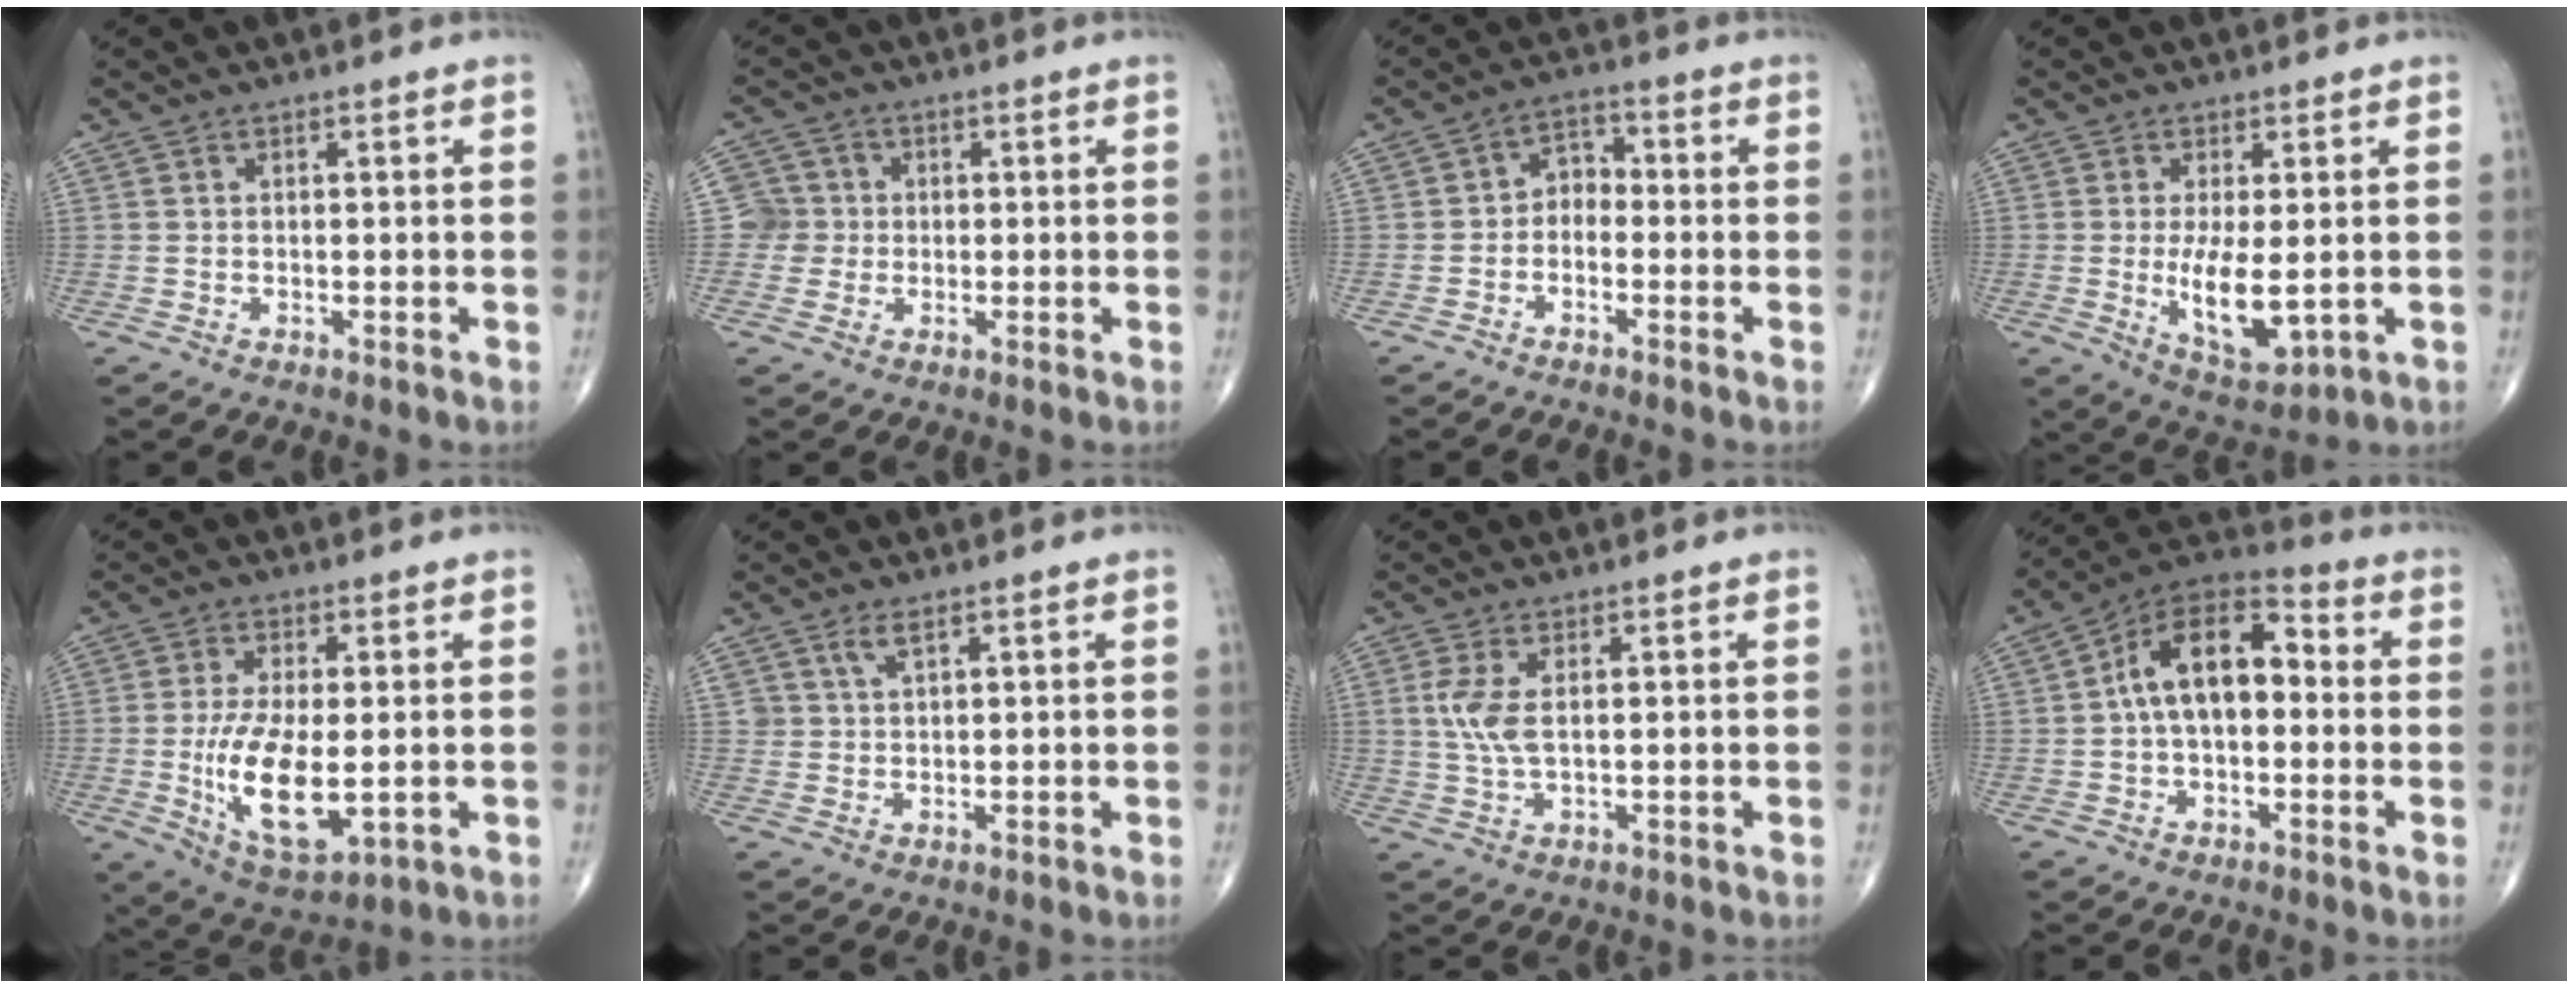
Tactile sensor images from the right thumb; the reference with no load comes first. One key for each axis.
{"total": 4.5, "fx": -0.2, "fy": 4.5, "fz": 0.2, "tx": 0.029, "ty": 0.010, "tz": -0.013}
{"total": 3.9, "fx": -1.4, "fy": 2.9, "fz": 2.3, "tx": -0.020, "ty": 0.027, "tz": -0.039}
{"total": 9.6, "fx": -0.7, "fy": 3.7, "fz": 8.8, "tx": -0.147, "ty": -0.026, "tz": 0.002}
{"total": 13.3, "fx": -1.7, "fy": 5.6, "fz": 11.9, "tx": -0.219, "ty": -0.022, "tz": -0.017}
{"total": 2.4, "fx": 1.5, "fy": 1.1, "fz": 1.5, "tx": -0.027, "ty": -0.004, "tz": 0.033}
{"total": 5.1, "fx": 0.9, "fy": 2.0, "fz": 4.5, "tx": -0.114, "ty": -0.003, "tz": 0.022}
{"total": 13.7, "fx": 0.6, "fy": 7.9, "fz": 11.2, "tx": -0.170, "ty": 0.043, "tz": -0.005}